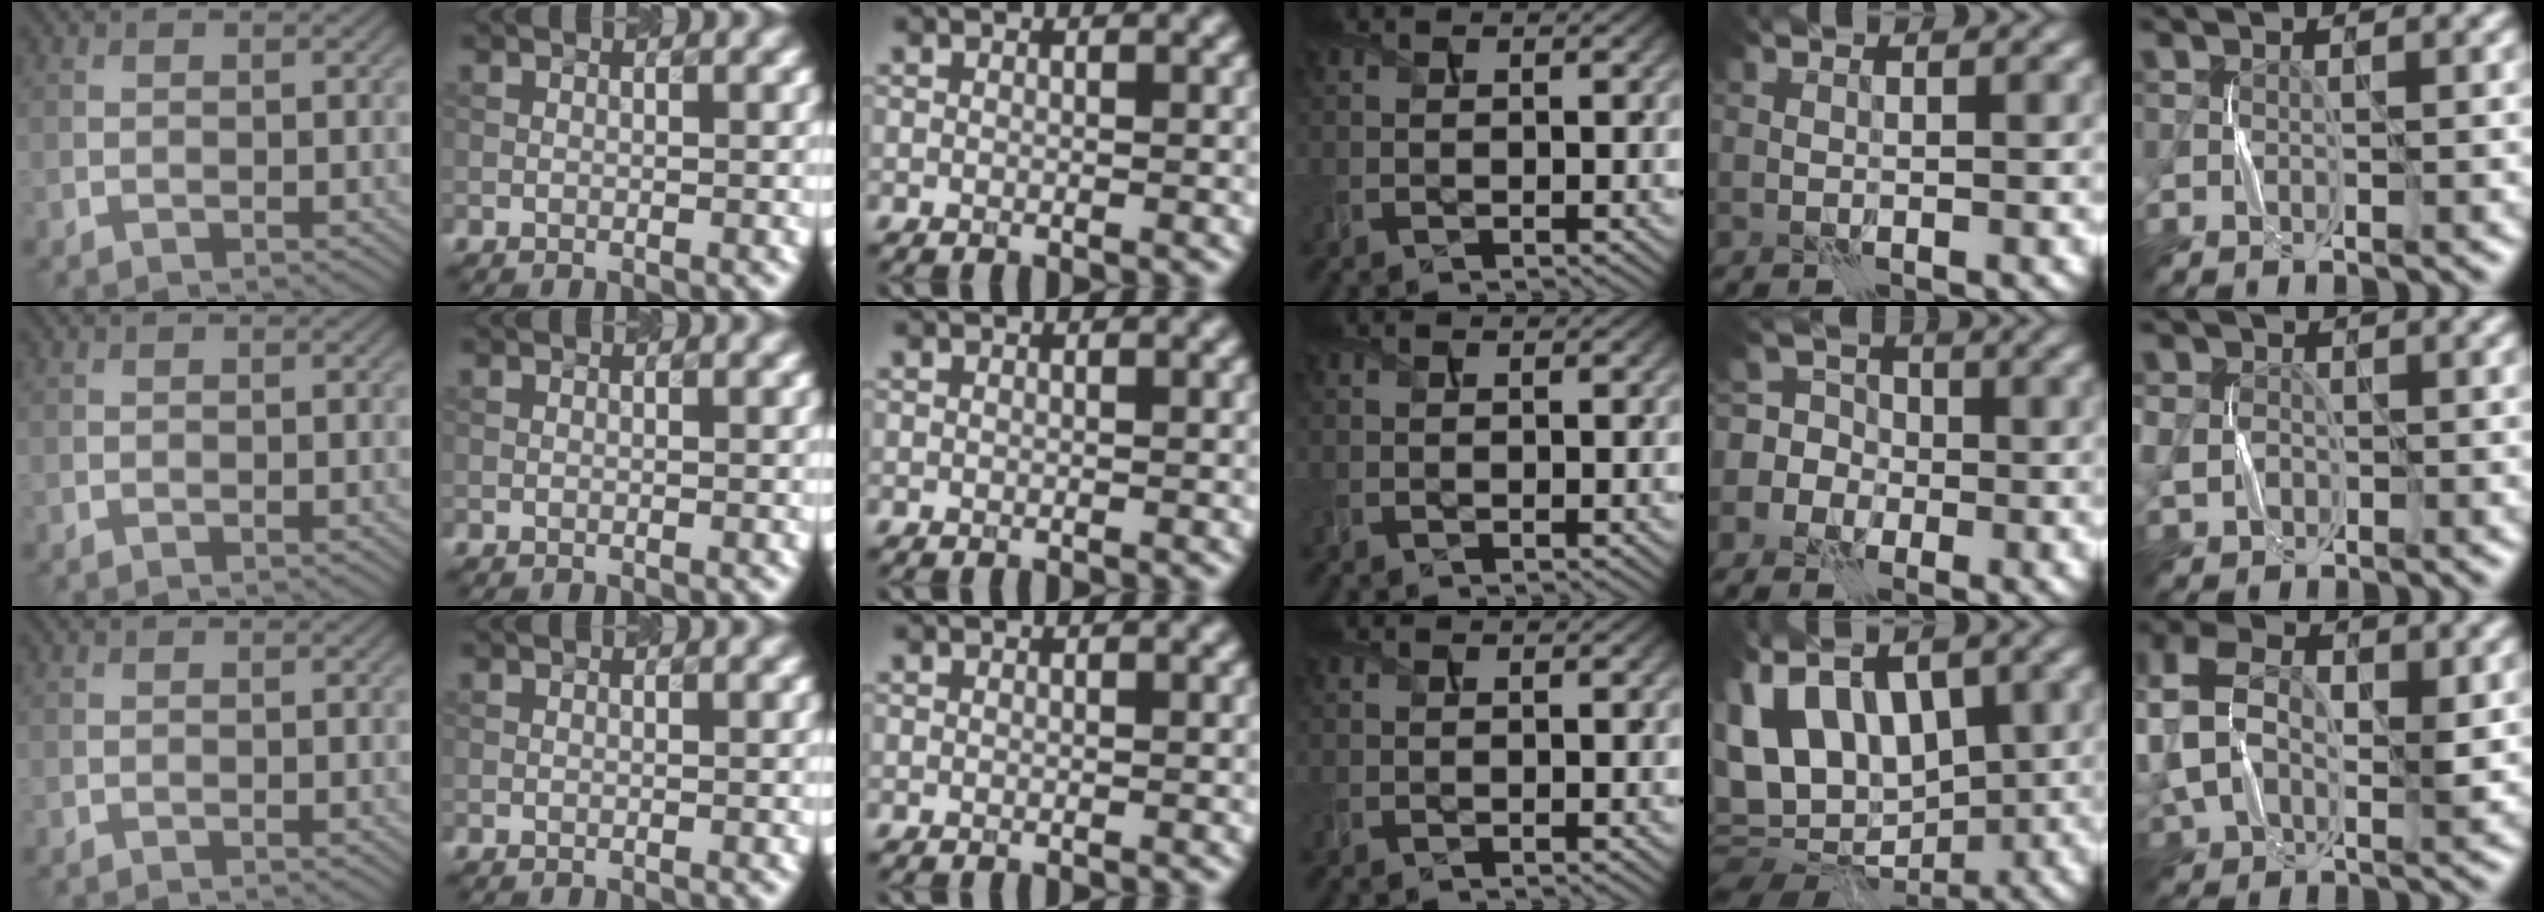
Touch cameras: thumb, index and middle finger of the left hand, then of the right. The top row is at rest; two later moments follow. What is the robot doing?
{"motion": "press", "object": "gel pad"}